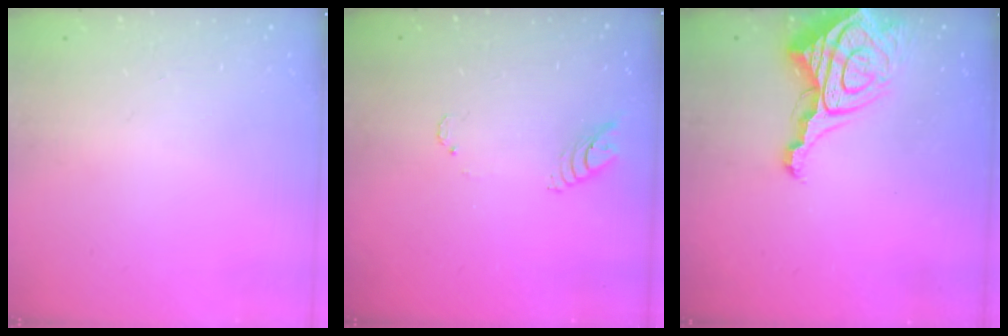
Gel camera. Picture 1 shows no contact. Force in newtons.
{"total": 4.2, "press": 4.1, "slide": 0.4}
{"total": 12.9, "press": 12.9, "slide": 1.3}